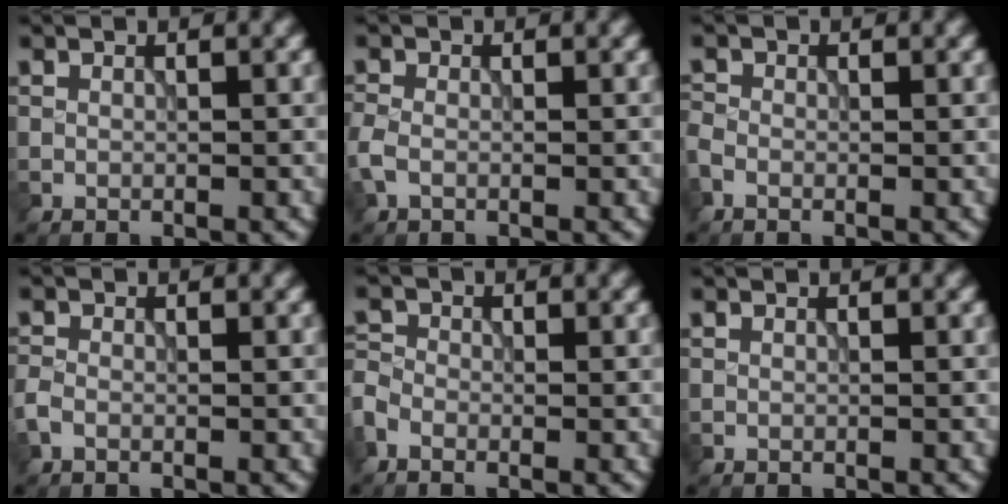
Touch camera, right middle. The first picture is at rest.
{"total": 1.7, "force": [-0.7, 1.1, 1.2], "torque": [-0.033, 0.001, -0.020]}
{"total": 1.1, "force": [-0.7, 0.7, 0.6], "torque": [-0.015, 0.000, -0.022]}
{"total": 1.2, "force": [-0.6, 0.7, 0.7], "torque": [-0.017, 0.000, -0.019]}
{"total": 2.1, "force": [-1.3, 1.3, 1.0], "torque": [-0.028, 0.001, -0.040]}
{"total": 0.0}